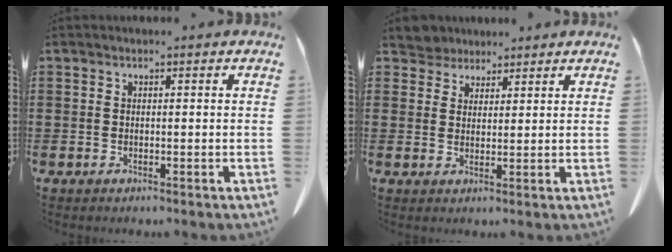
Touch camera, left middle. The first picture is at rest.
{"total": 3.6, "force": [3.3, 1.5, 0.1], "torque": [-0.016, -0.001, 0.064]}